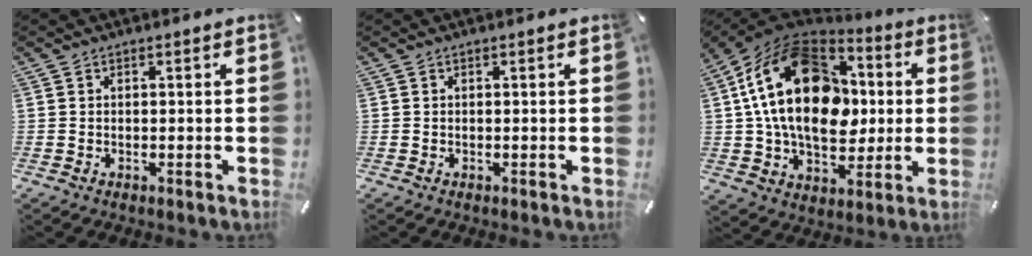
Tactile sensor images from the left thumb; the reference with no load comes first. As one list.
[{"total": 0.0}, {"total": 25.4, "force": [3.3, 17.9, 17.7], "torque": [-0.334, 0.012, 0.058]}]